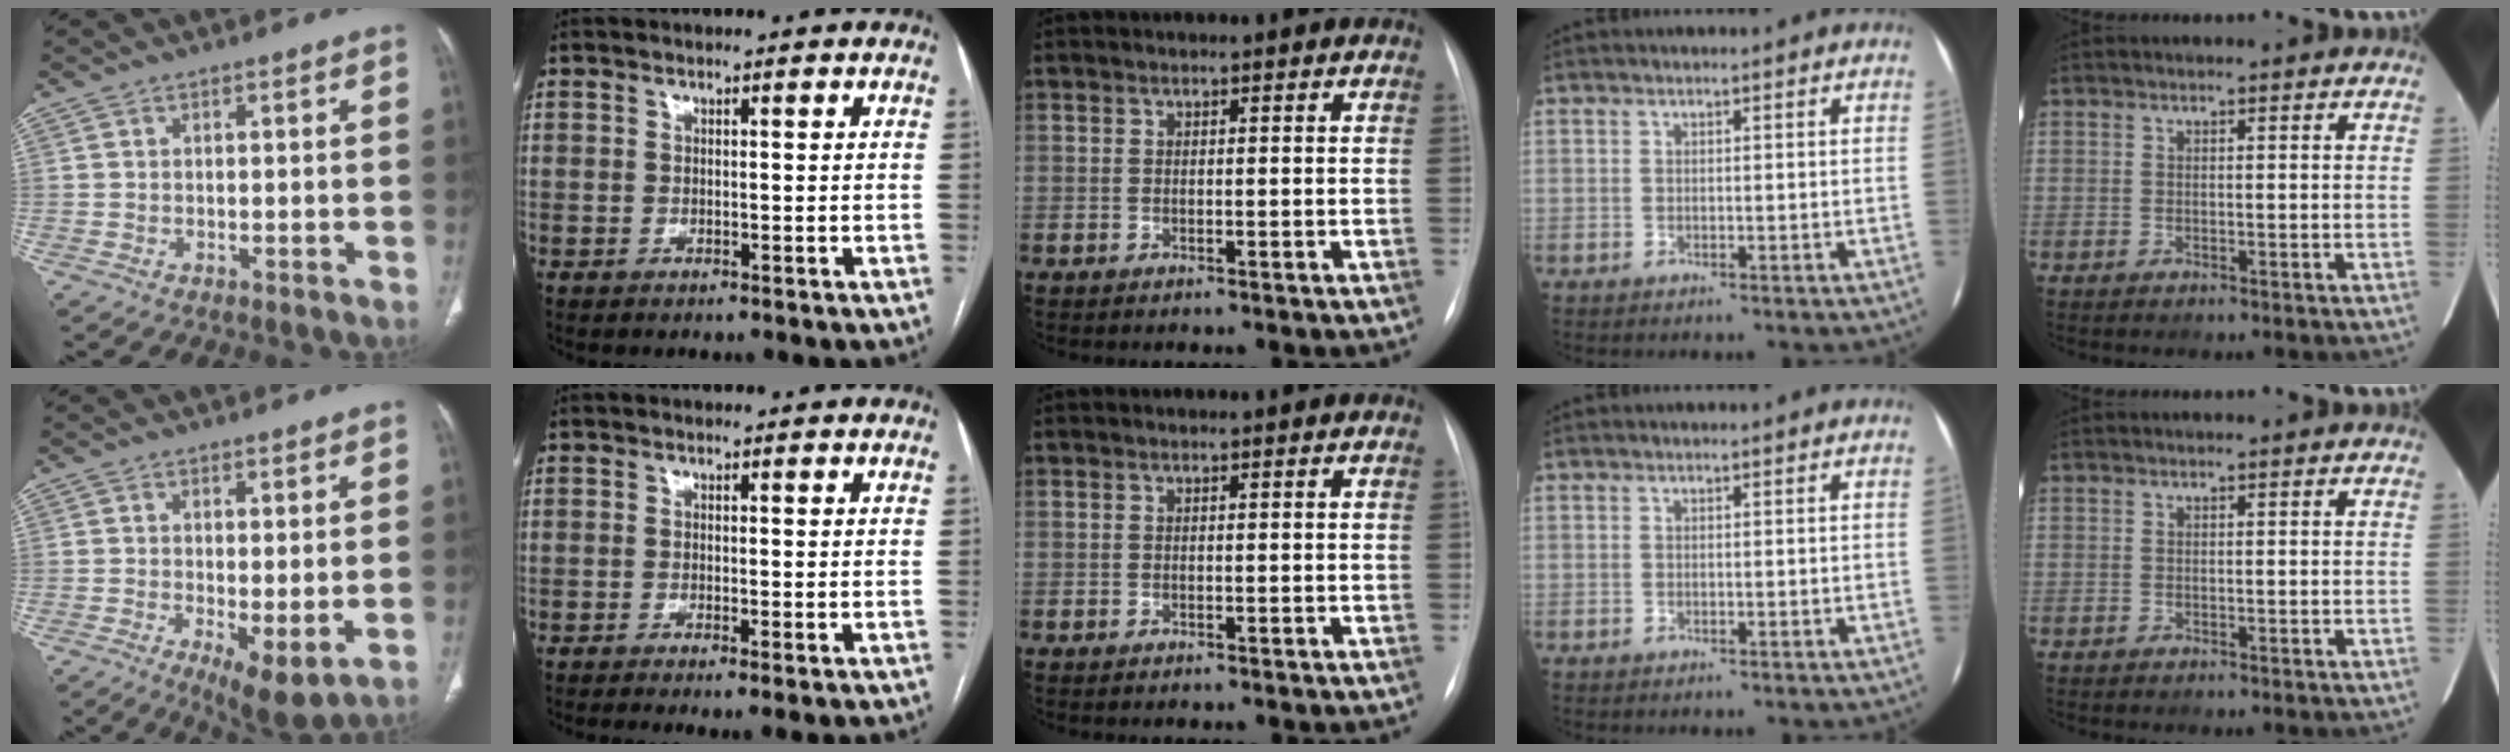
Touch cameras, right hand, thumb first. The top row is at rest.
{"thumb": {"total": 7.2, "force": [-1.5, 2.5, 6.6], "torque": [-0.108, -0.024, -0.017]}, "index": {"total": 2.3, "force": [-1.2, 0.1, 1.9], "torque": [-0.032, -0.008, -0.021]}}